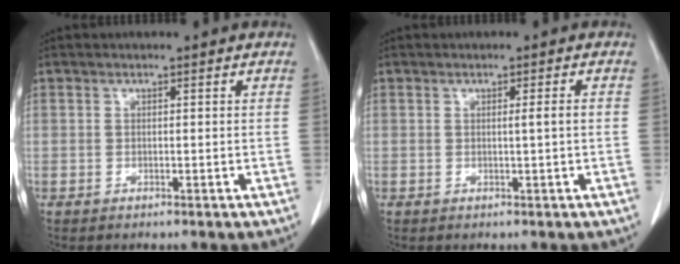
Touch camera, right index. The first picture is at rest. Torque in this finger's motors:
{"motor_torque": [0.25, -0.15, 0.07, 0.03]}